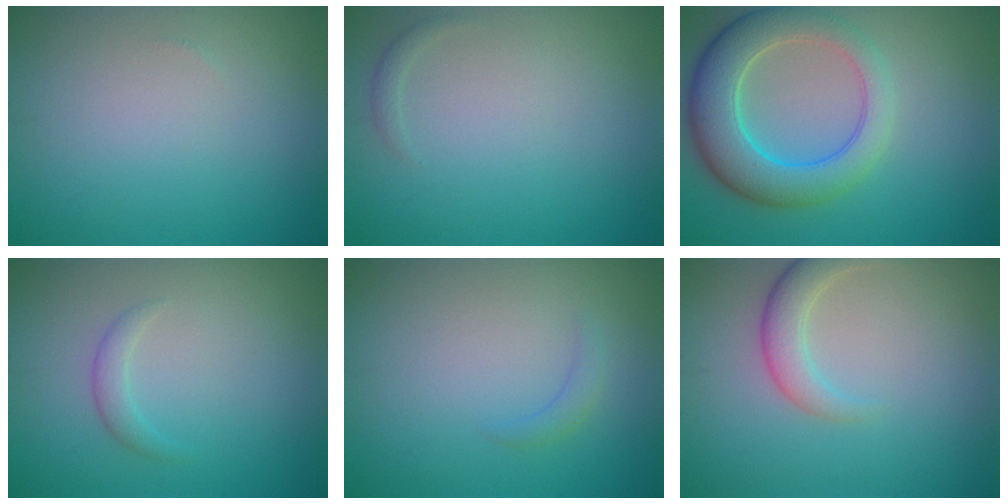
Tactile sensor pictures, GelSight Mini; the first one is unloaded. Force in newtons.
{"total": 0.6, "press": 0.6, "slide": 0.0}
{"total": 7.0, "press": 7.0, "slide": 0.3}
{"total": 1.3, "press": 1.3, "slide": 0.0}
{"total": 1.0, "press": 1.0, "slide": 0.1}
{"total": 2.8, "press": 2.8, "slide": 0.1}